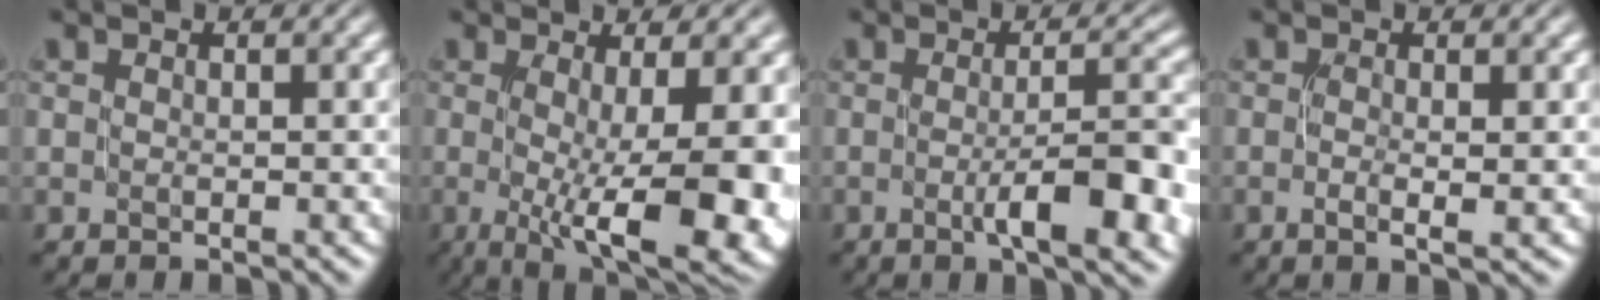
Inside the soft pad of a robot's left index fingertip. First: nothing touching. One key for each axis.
{"total": 9.5, "fx": -1.7, "fy": 2.8, "fz": 8.9, "tx": -0.130, "ty": -0.019, "tz": -0.020}
{"total": 8.6, "fx": -1.9, "fy": 2.2, "fz": 8.0, "tx": -0.110, "ty": -0.003, "tz": -0.025}
{"total": 1.6, "fx": -0.3, "fy": 0.4, "fz": 1.6, "tx": -0.033, "ty": -0.005, "tz": -0.003}